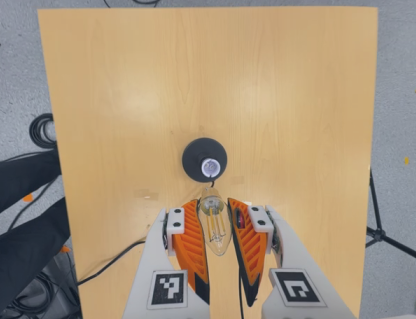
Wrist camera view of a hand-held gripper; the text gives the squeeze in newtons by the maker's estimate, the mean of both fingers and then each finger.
{"total": 21.4, "left": 24.4, "right": 18.4}